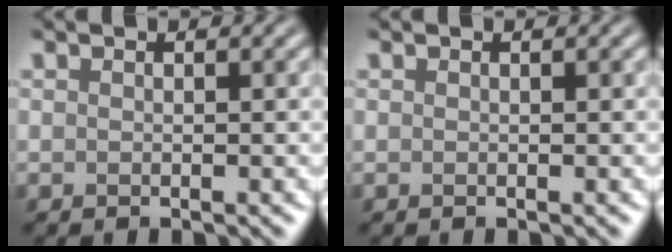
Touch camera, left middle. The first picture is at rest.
{"total": 0.0}